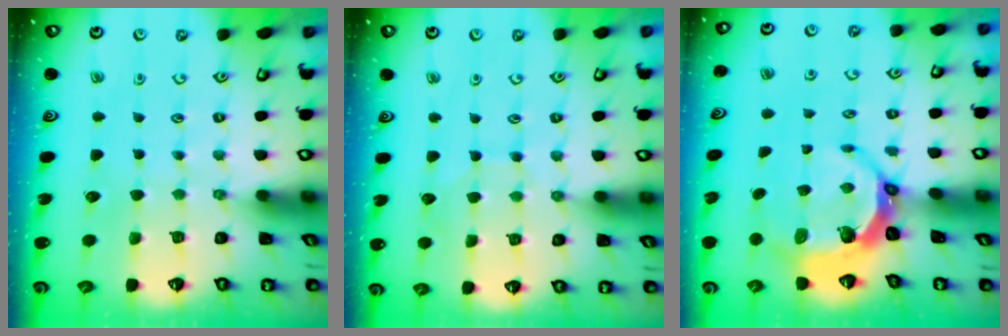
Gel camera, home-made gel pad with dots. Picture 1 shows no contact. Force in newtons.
{"total": 3.9, "press": 3.9, "slide": 0.3}
{"total": 6.7, "press": 5.3, "slide": 4.2}